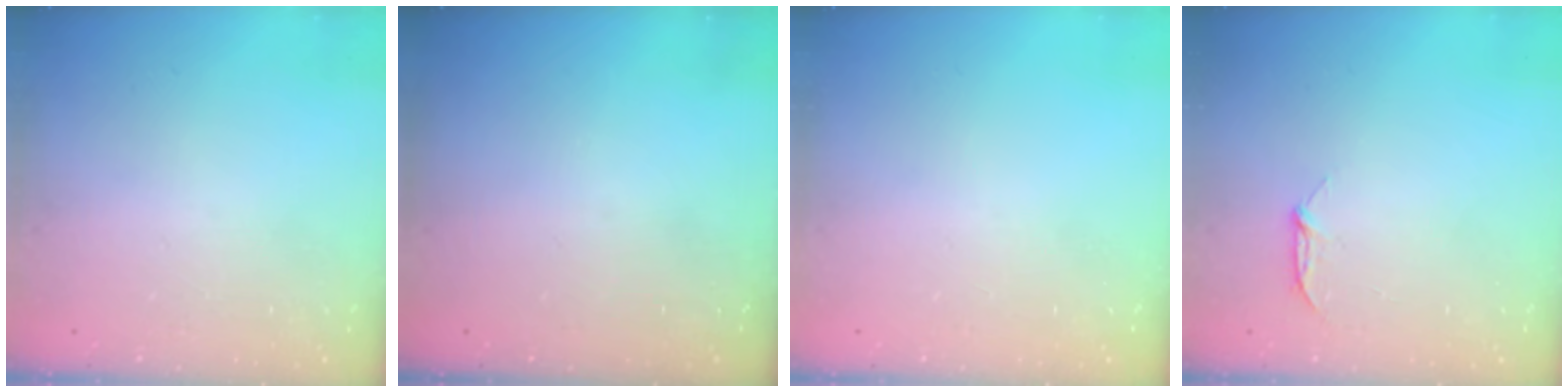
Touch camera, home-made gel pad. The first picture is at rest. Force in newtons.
{"total": 0.0}
{"total": 0.0}
{"total": 5.1, "press": 5.1, "slide": 0.6}